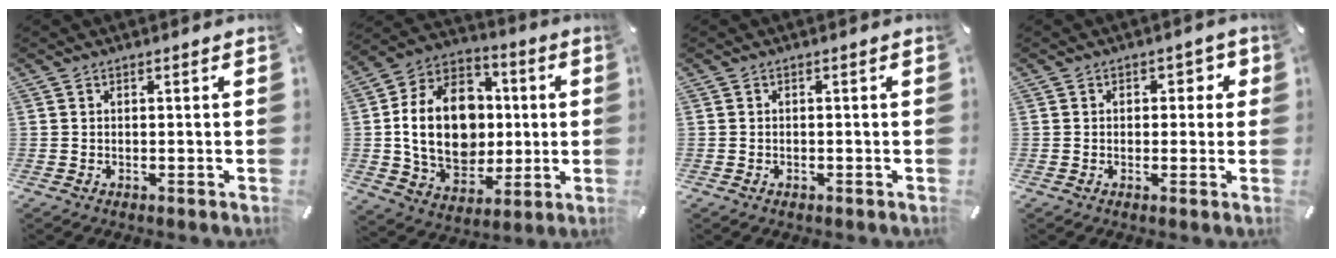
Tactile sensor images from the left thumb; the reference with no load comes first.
{"total": 20.1, "force": [0.0, 16.0, 12.1], "torque": [-0.247, 0.007, 0.010]}
{"total": 0.9, "force": [-0.5, 0.6, 0.2], "torque": [-0.004, 0.003, -0.013]}
{"total": 3.2, "force": [-0.1, 2.7, 1.7], "torque": [-0.012, 0.002, -0.013]}